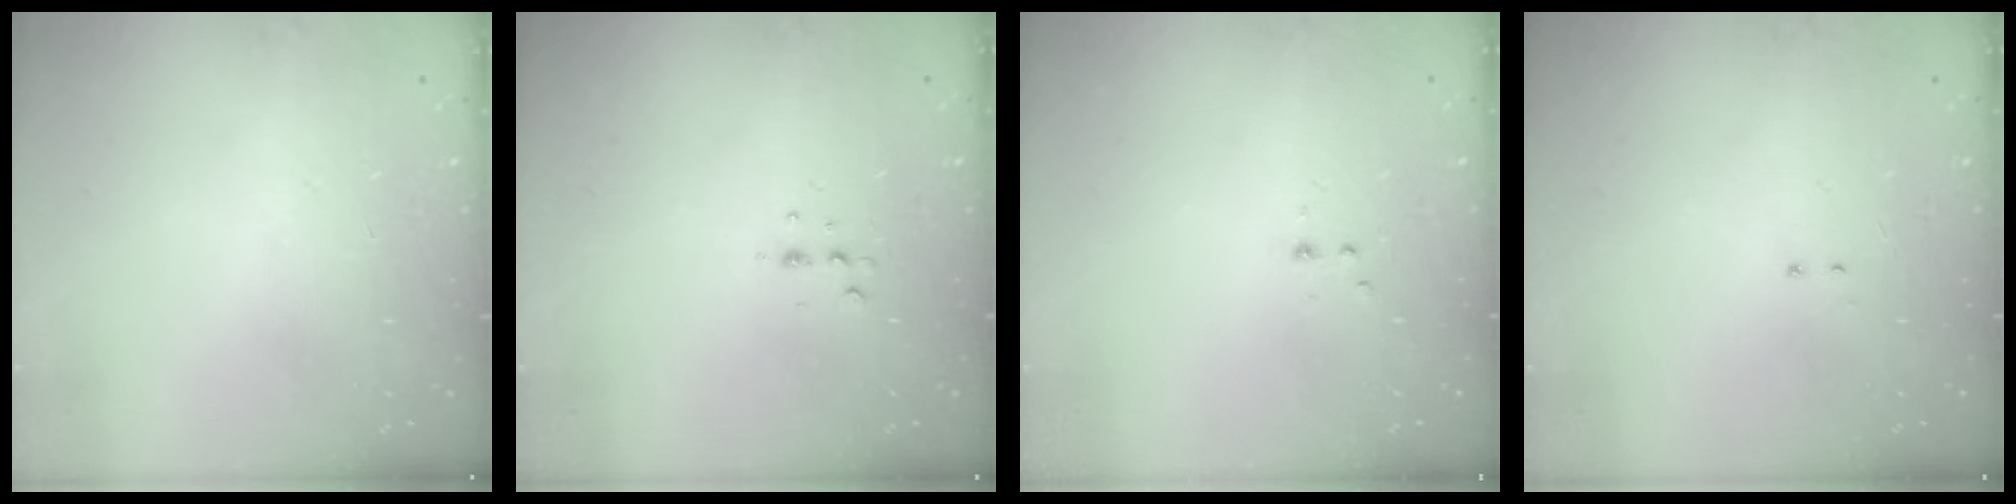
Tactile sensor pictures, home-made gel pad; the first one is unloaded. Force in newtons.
{"total": 3.9, "press": 3.8, "slide": 1.1}
{"total": 2.2, "press": 1.9, "slide": 1.2}
{"total": 2.0, "press": 2.0, "slide": 0.4}